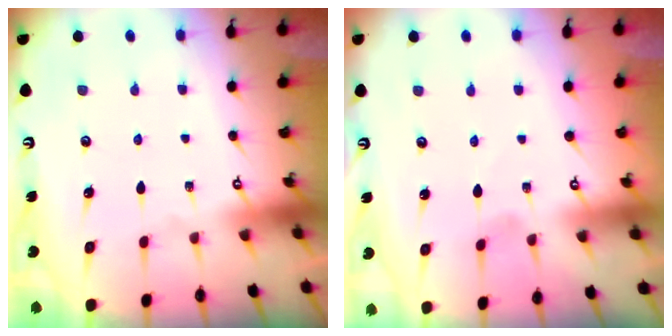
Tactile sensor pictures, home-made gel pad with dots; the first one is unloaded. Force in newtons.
{"total": 0.9, "press": 0.9, "slide": 0.1}